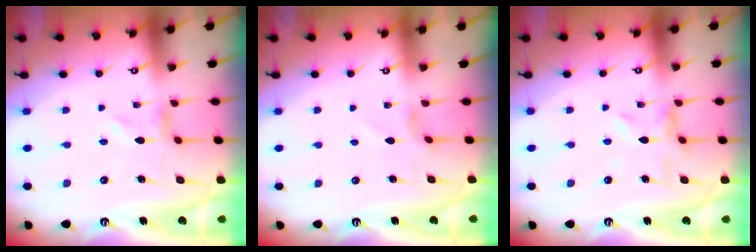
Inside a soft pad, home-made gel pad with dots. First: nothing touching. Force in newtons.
{"total": 1.7, "press": 1.7, "slide": 0.4}
{"total": 4.7, "press": 4.7, "slide": 0.4}